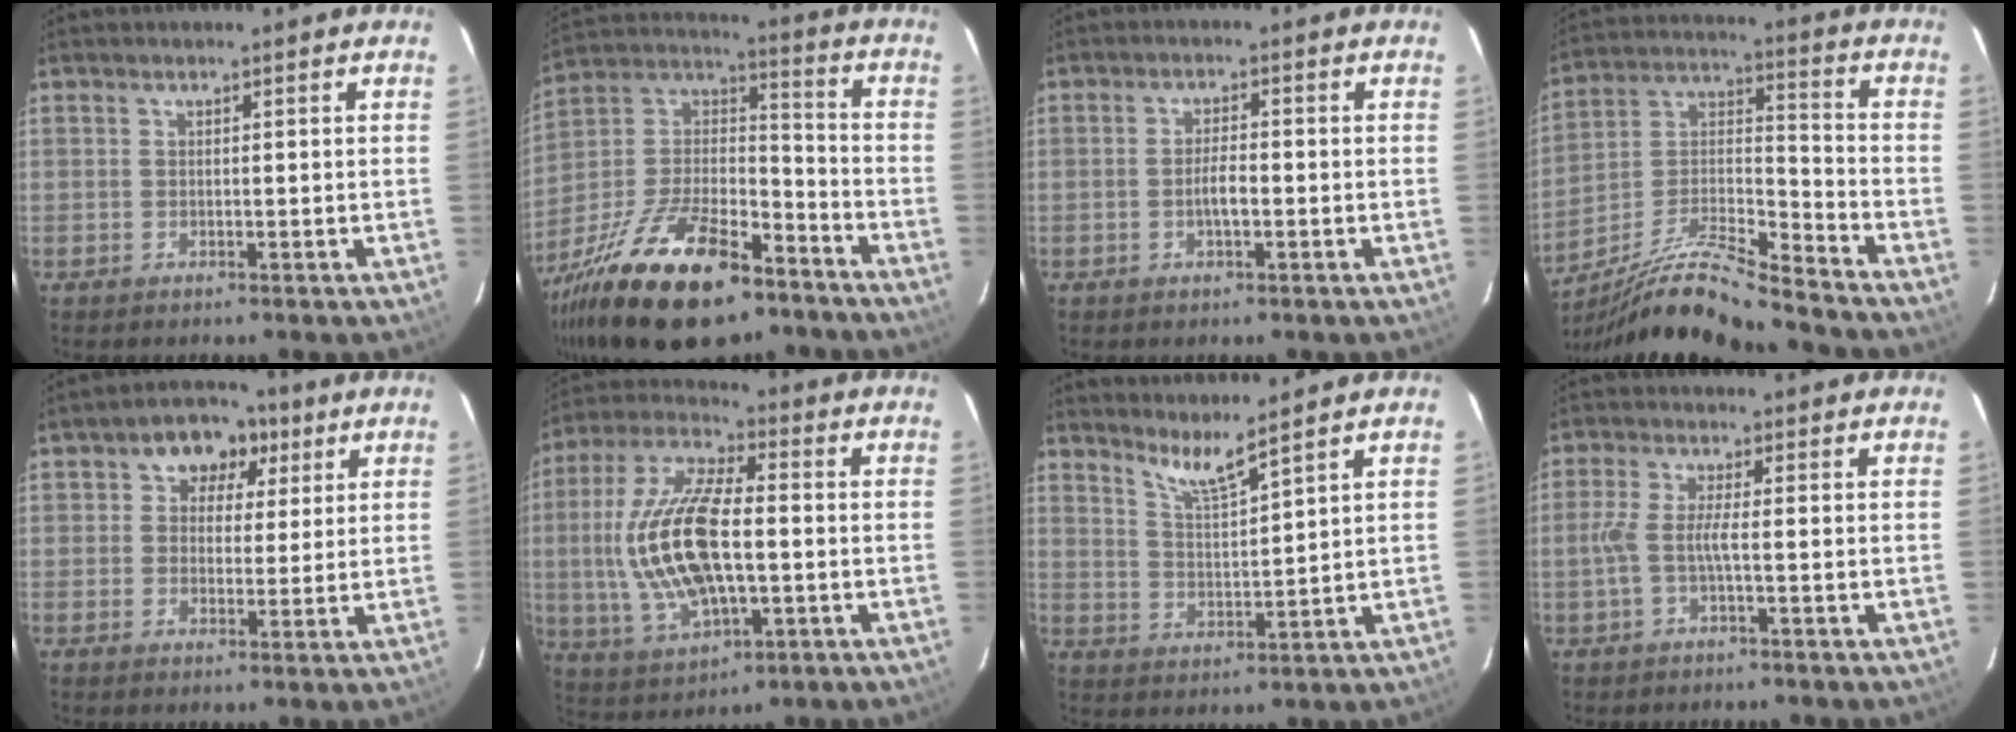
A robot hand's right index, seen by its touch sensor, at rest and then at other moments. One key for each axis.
{"total": 27.9, "fx": -17.8, "fy": 11.6, "fz": 18.0, "tx": -0.359, "ty": -0.009, "tz": -0.292}
{"total": 3.1, "fx": -0.9, "fy": 0.9, "fz": 2.8, "tx": -0.054, "ty": 0.002, "tz": -0.015}
{"total": 17.6, "fx": -15.3, "fy": 0.5, "fz": 8.6, "tx": -0.160, "ty": -0.006, "tz": -0.274}
{"total": 7.7, "fx": 3.2, "fy": 6.1, "fz": 3.3, "tx": -0.051, "ty": 0.020, "tz": 0.044}
{"total": 18.9, "fx": -1.1, "fy": 8.6, "fz": 16.8, "tx": -0.347, "ty": 0.003, "tz": -0.009}
{"total": 5.5, "fx": 4.8, "fy": -0.6, "fz": 2.5, "tx": -0.053, "ty": -0.013, "tz": 0.095}
{"total": 4.0, "fx": -1.1, "fy": 0.0, "fz": 3.8, "tx": -0.087, "ty": 0.000, "tz": -0.020}